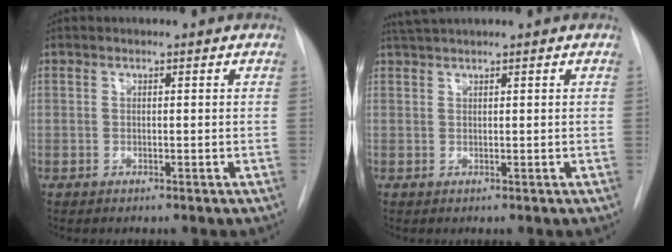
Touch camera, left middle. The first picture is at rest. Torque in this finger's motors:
{"motor_torque": [0.08, -0.08, -0.02, 0.00]}